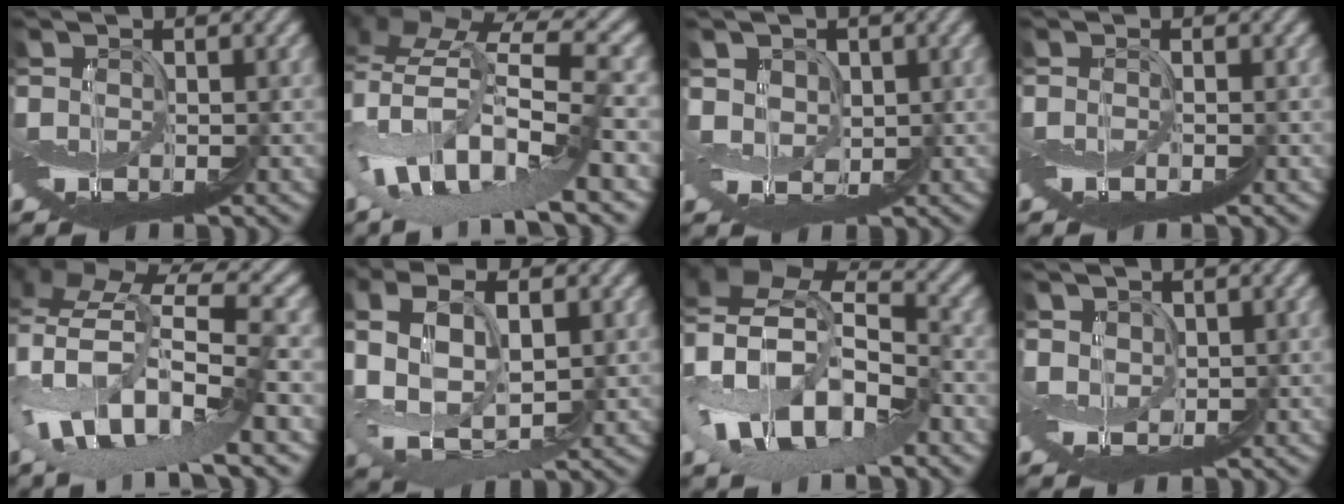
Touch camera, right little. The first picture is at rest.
{"total": 5.4, "force": [-2.5, 0.4, 4.7], "torque": [-0.138, 0.024, -0.039]}
{"total": 2.6, "force": [2.3, 0.6, -1.1], "torque": [0.004, 0.023, 0.017]}
{"total": 2.3, "force": [-1.7, -1.0, -1.1], "torque": [0.012, 0.013, -0.027]}
{"total": 5.3, "force": [-2.4, 0.9, 4.6], "torque": [-0.145, 0.025, -0.041]}
{"total": 3.7, "force": [1.5, 1.7, 3.0], "torque": [-0.109, 0.019, 0.024]}
{"total": 7.1, "force": [-3.2, 4.1, 4.8], "torque": [-0.147, 0.014, -0.051]}
{"total": 2.6, "force": [2.0, -0.3, -1.6], "torque": [0.014, 0.016, 0.026]}